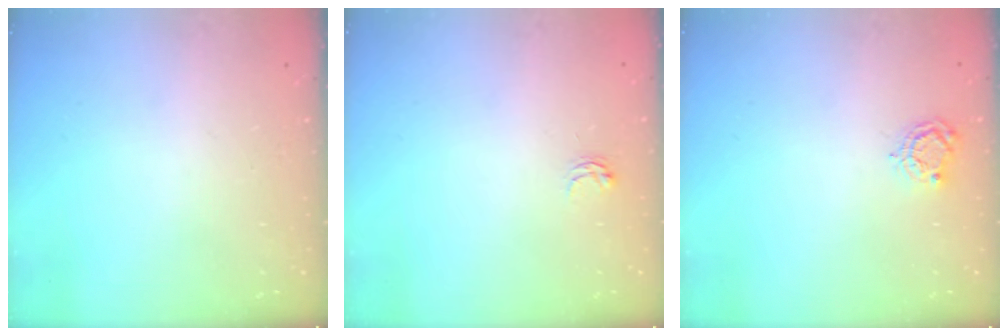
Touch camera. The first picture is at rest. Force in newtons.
{"total": 2.9, "press": 2.9, "slide": 0.4}
{"total": 4.8, "press": 4.7, "slide": 0.5}